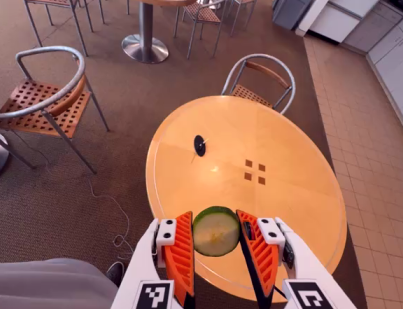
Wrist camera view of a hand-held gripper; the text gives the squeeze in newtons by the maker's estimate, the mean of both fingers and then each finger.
{"total": 10.1, "left": 10.9, "right": 9.3}